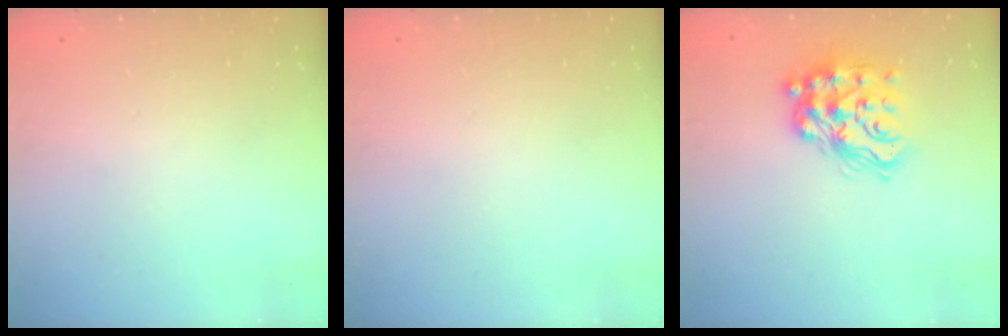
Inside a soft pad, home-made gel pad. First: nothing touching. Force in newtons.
{"total": 0.0}
{"total": 17.0, "press": 16.9, "slide": 1.2}